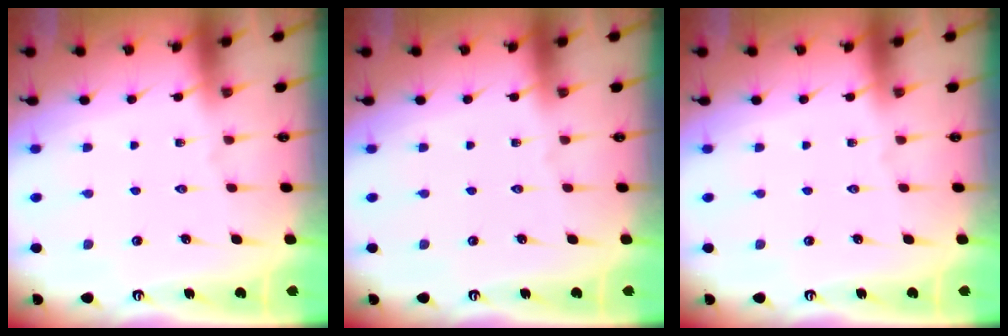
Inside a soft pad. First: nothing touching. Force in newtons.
{"total": 0.0}
{"total": 0.0}